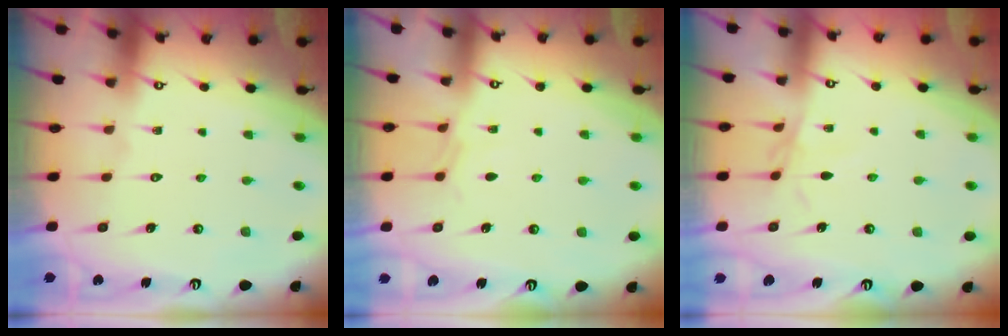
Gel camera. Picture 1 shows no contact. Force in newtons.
{"total": 3.7, "press": 3.6, "slide": 0.6}
{"total": 2.0, "press": 2.0, "slide": 0.4}